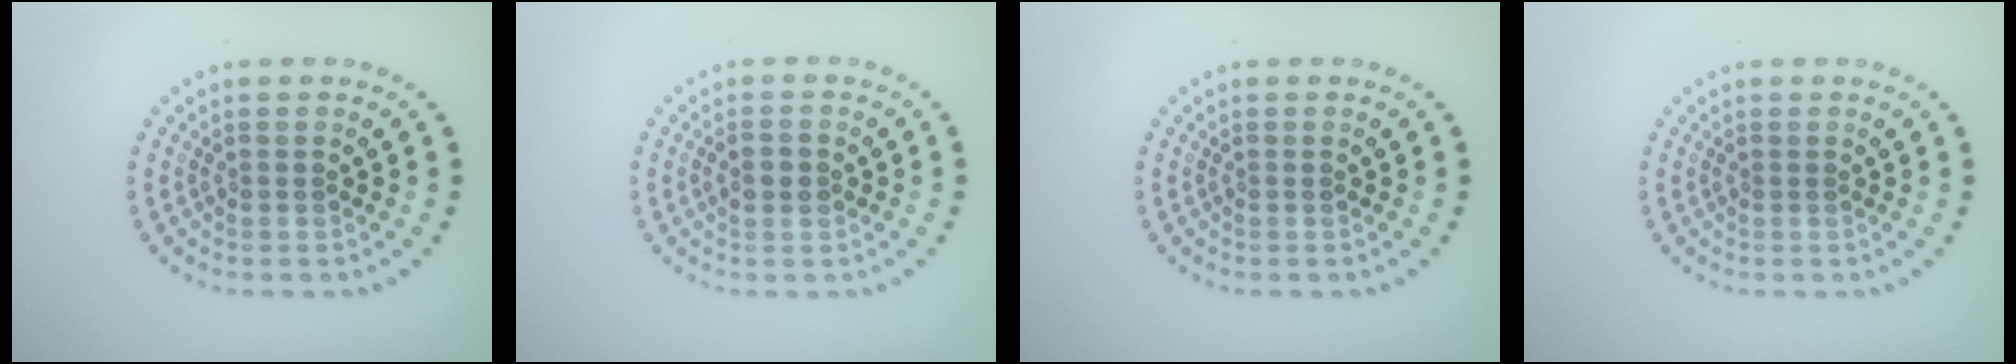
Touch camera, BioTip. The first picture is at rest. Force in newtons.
{"total": 1.5, "press": 1.5, "slide": 0.0}
{"total": 0.0}
{"total": 0.0}